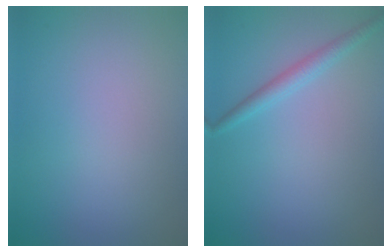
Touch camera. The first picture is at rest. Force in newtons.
{"total": 1.8, "press": 1.8, "slide": 0.1}